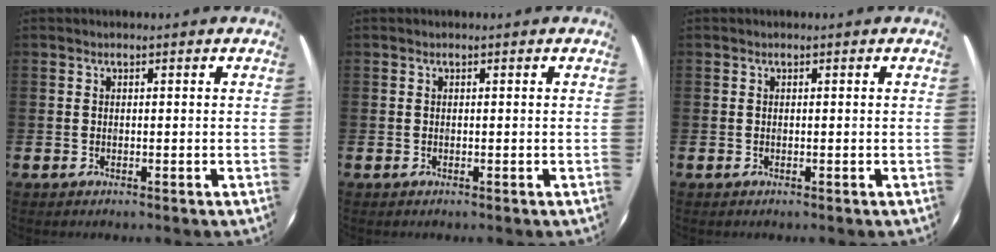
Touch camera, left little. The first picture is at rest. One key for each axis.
{"total": 0.0}
{"total": 0.0}